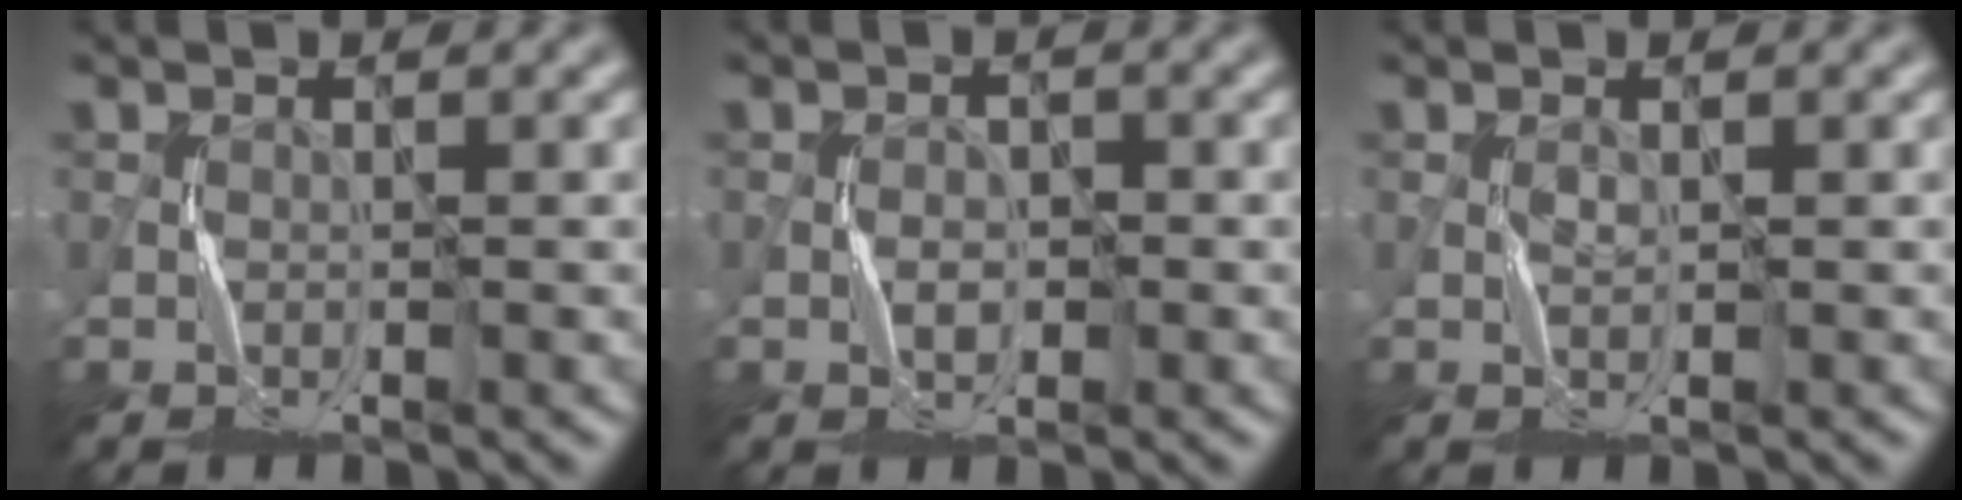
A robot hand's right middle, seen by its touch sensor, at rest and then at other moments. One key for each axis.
{"total": 1.5, "fx": -0.4, "fy": 0.9, "fz": 1.2, "tx": -0.017, "ty": 0.005, "tz": -0.010}
{"total": 0.7, "fx": 0.1, "fy": 0.2, "fz": 0.6, "tx": -0.017, "ty": 0.002, "tz": 0.002}